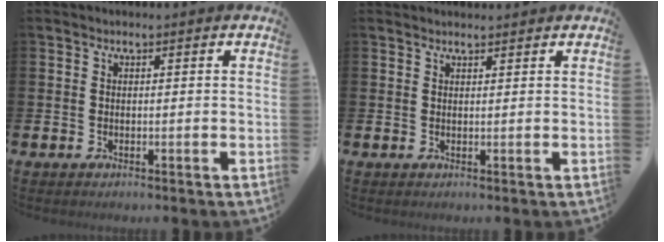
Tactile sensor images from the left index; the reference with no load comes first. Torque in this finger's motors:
{"motor_torque": [0.64, -0.85, 0.05, 0.01]}